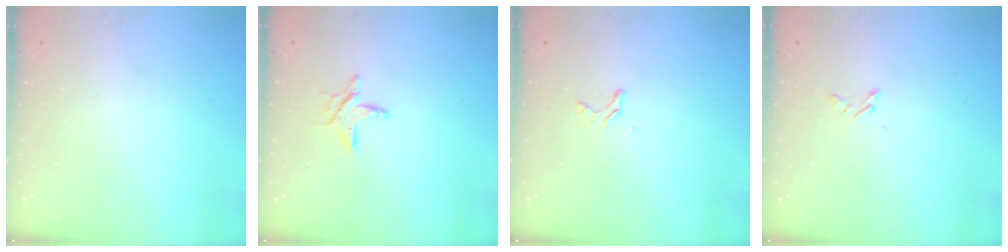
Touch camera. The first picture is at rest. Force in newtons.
{"total": 6.7, "press": 6.7, "slide": 0.5}
{"total": 3.1, "press": 3.1, "slide": 0.2}
{"total": 1.7, "press": 1.7, "slide": 0.3}